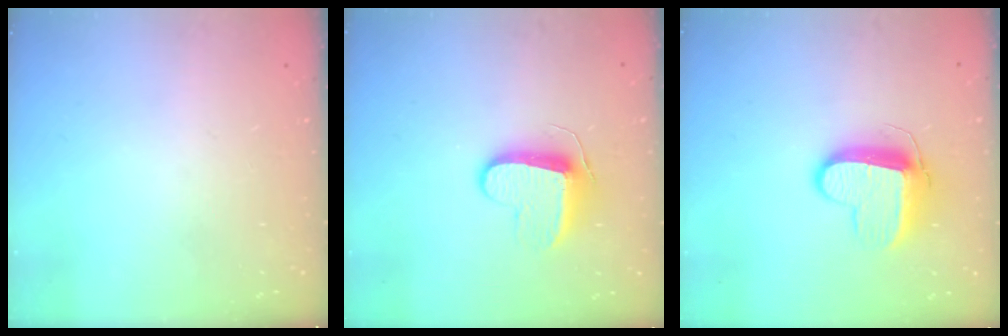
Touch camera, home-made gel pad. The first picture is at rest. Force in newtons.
{"total": 9.5, "press": 9.5, "slide": 0.0}
{"total": 10.3, "press": 10.2, "slide": 1.3}